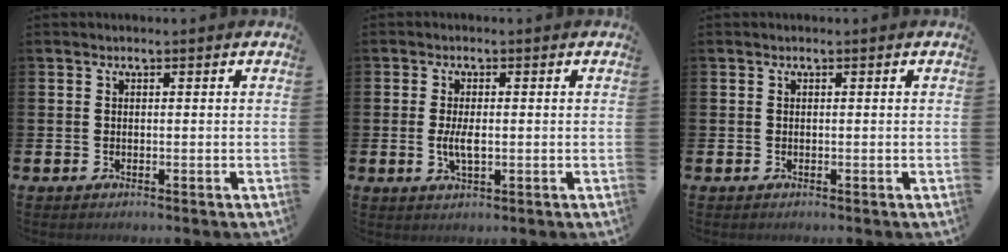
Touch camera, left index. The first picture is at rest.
{"total": 3.1, "force": [-0.2, 1.3, 2.8], "torque": [-0.056, -0.001, -0.008]}
{"total": 0.0}